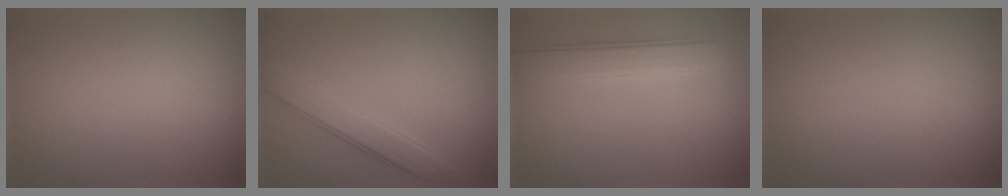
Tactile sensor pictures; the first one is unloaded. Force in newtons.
{"total": 3.3, "press": 3.3, "slide": 0.0}
{"total": 3.7, "press": 3.7, "slide": 0.6}
{"total": 0.0}